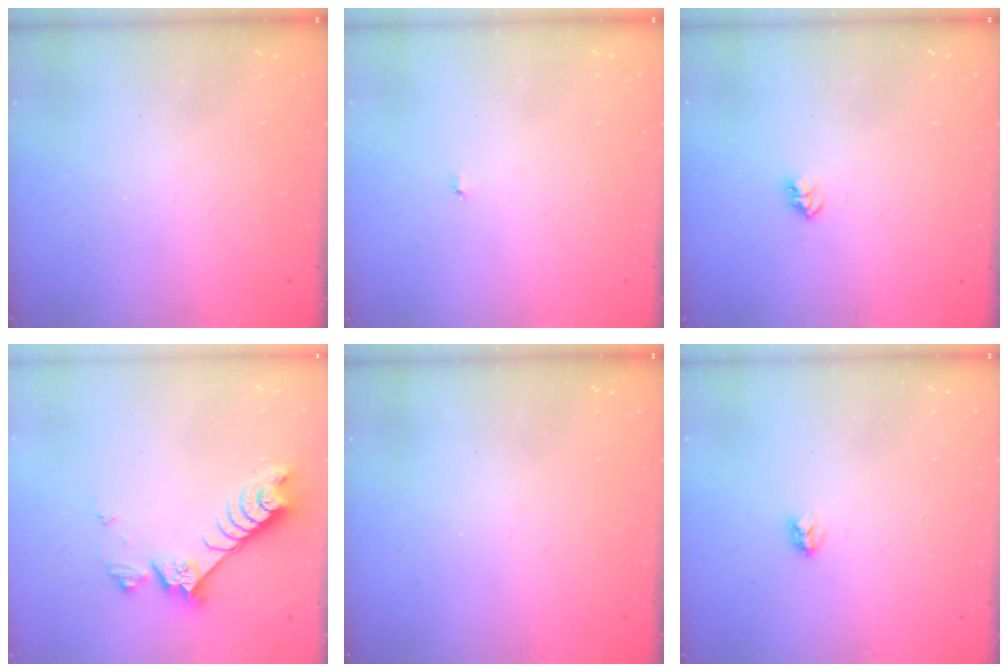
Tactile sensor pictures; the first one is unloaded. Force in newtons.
{"total": 2.9, "press": 2.9, "slide": 0.3}
{"total": 2.7, "press": 2.7, "slide": 0.4}
{"total": 7.4, "press": 7.3, "slide": 1.1}
{"total": 0.0}
{"total": 2.9, "press": 2.9, "slide": 0.3}